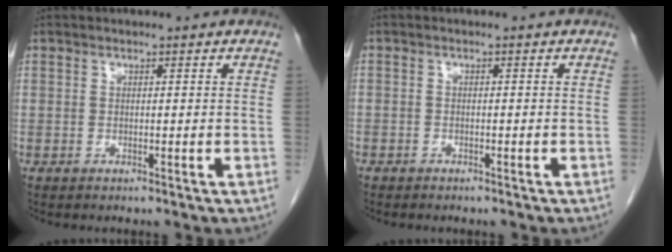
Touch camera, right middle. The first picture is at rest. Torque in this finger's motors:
{"motor_torque": [1.06, -1.08, 0.00, -0.18]}